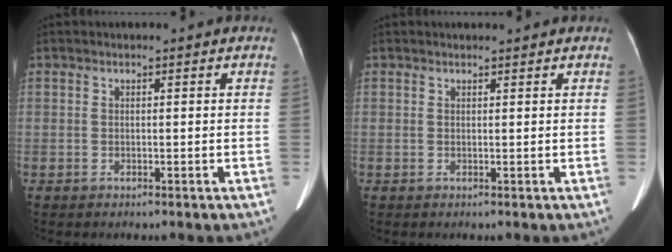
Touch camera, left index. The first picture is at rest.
{"total": 1.1, "force": [1.1, 0.1, 0.3], "torque": [-0.007, 0.006, 0.017]}